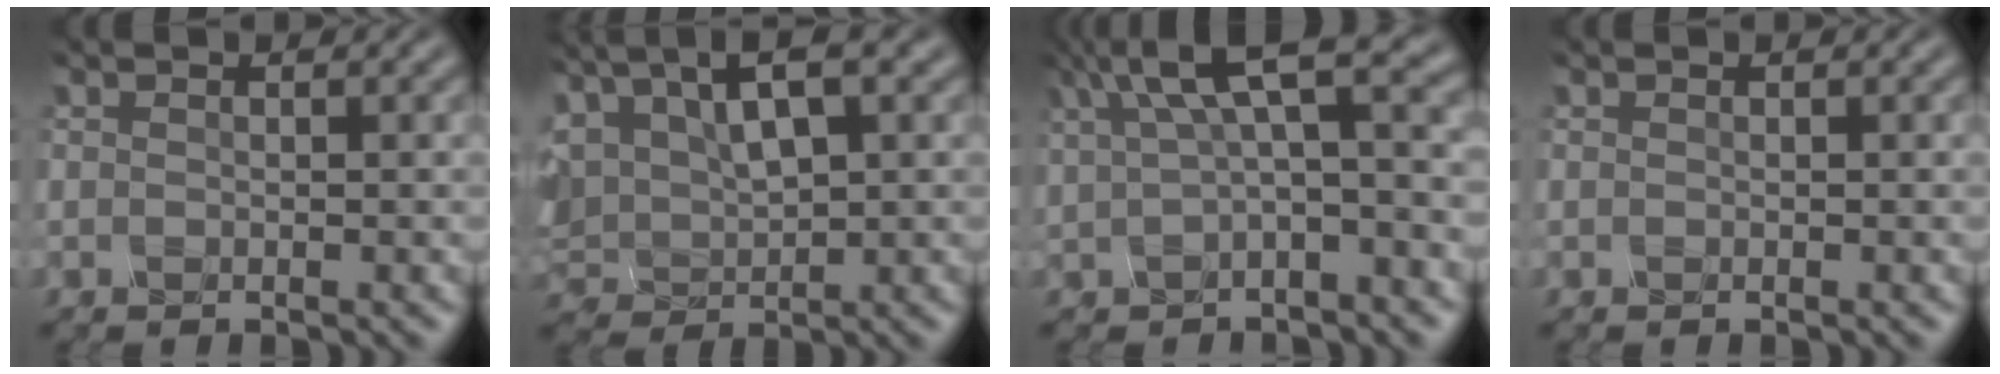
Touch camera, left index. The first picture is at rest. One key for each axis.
{"total": 7.8, "fx": 3.6, "fy": 3.6, "fz": 5.8, "tx": -0.139, "ty": 0.020, "tz": 0.063}
{"total": 6.2, "fx": 2.1, "fy": 1.9, "fz": 5.5, "tx": -0.093, "ty": 0.024, "tz": 0.033}
{"total": 0.0}